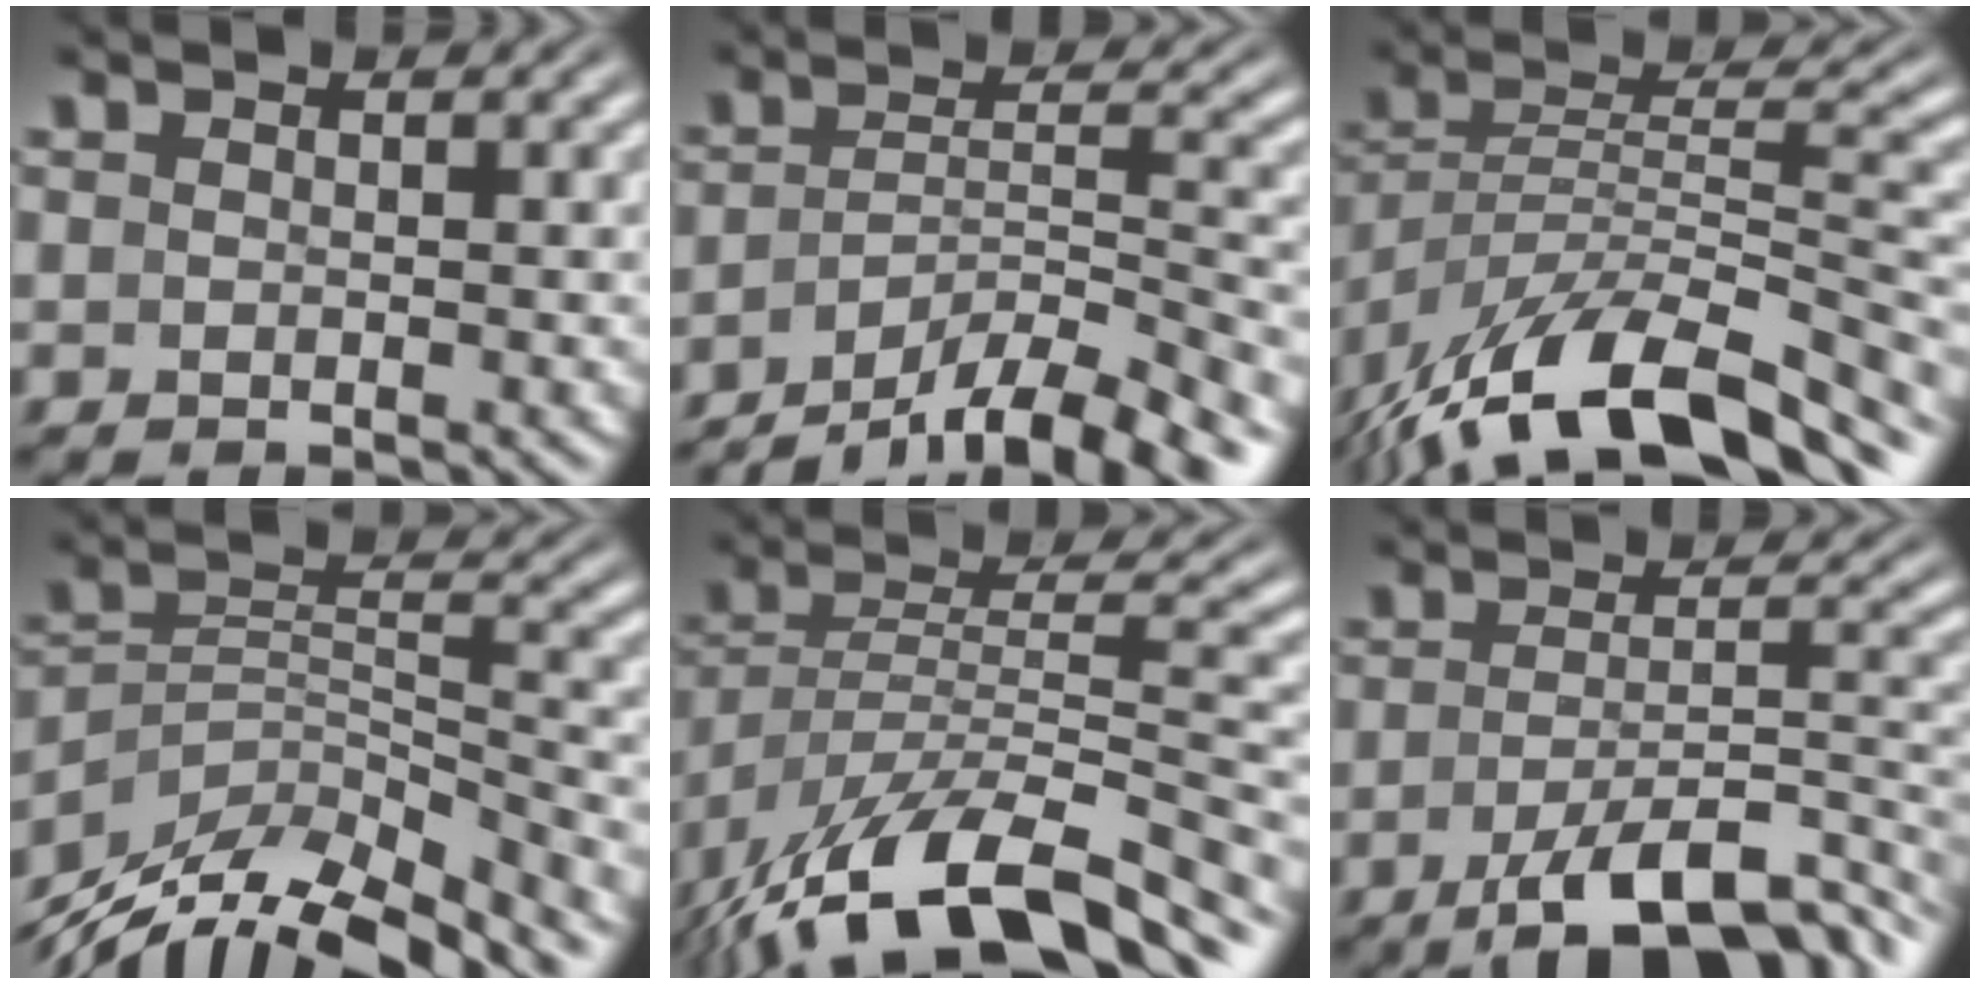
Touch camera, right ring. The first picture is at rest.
{"total": 8.8, "force": [-6.2, 3.9, 4.8], "torque": [-0.071, -0.028, -0.087]}
{"total": 10.6, "force": [-6.8, 4.4, 6.9], "torque": [-0.137, -0.041, -0.081]}
{"total": 10.0, "force": [-6.5, 5.0, 5.8], "torque": [-0.099, -0.043, -0.081]}
{"total": 10.4, "force": [-7.4, 3.4, 6.5], "torque": [-0.124, -0.039, -0.089]}
{"total": 10.1, "force": [-7.5, 2.9, 6.2], "torque": [-0.073, -0.023, -0.100]}